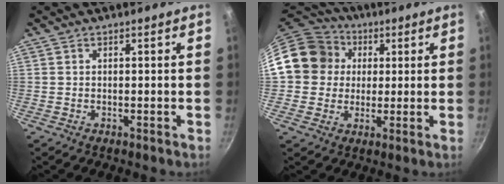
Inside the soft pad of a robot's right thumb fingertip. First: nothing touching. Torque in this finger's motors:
{"motor_torque": [0.81, 2.96, 0.51, -0.61, 0.18]}